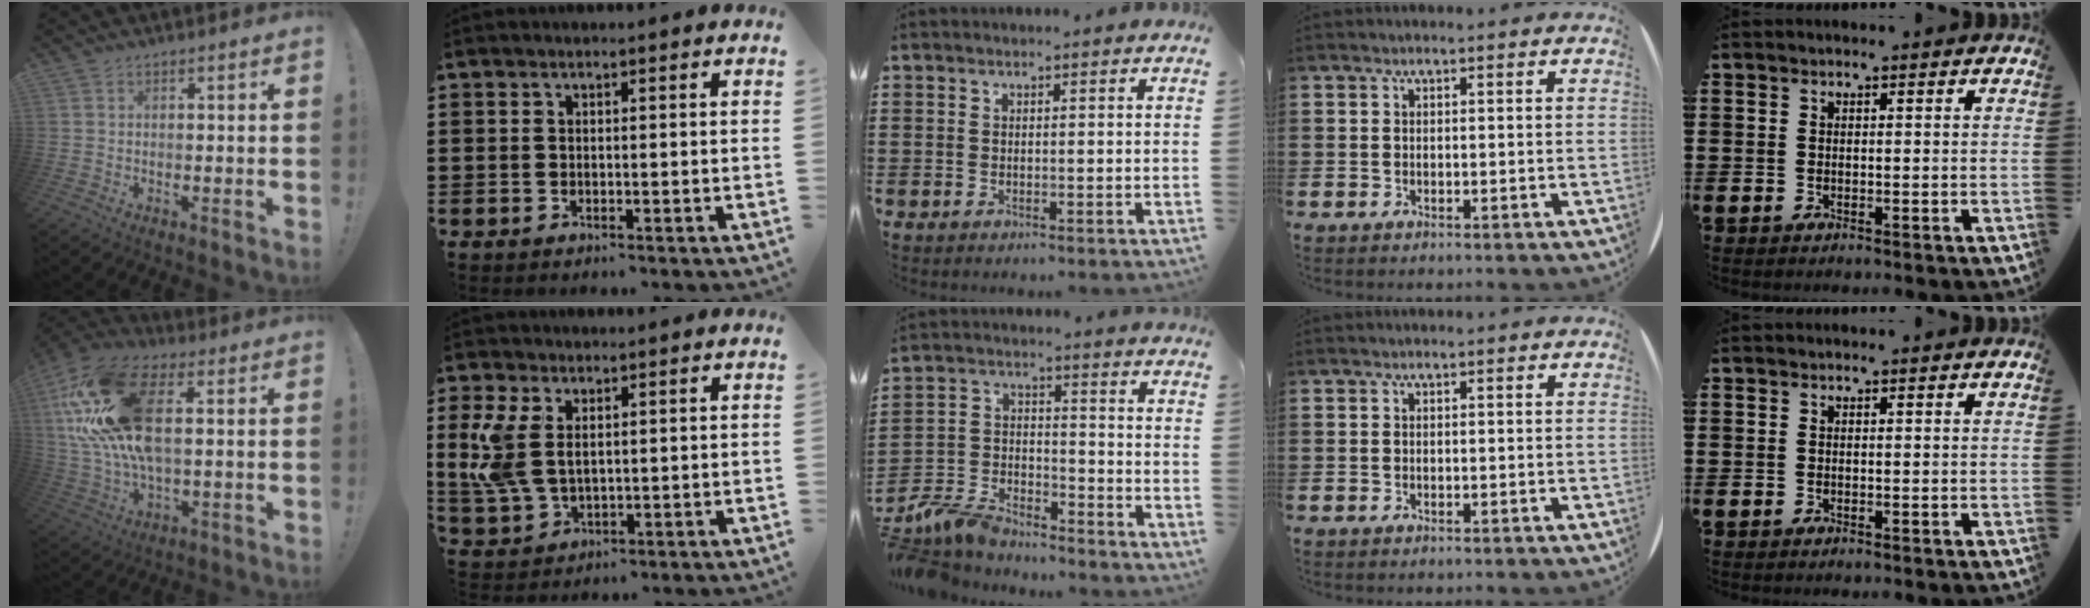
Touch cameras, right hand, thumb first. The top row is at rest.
{"thumb": {"total": 24.5, "force": [5.3, 13.1, 20.0], "torque": [-0.377, -0.009, 0.096]}, "index": {"total": 5.5, "force": [1.4, 3.4, 4.0], "torque": [-0.109, 0.000, 0.022]}, "middle": {"total": 7.4, "force": [-7.1, 1.4, 1.5], "torque": [-0.044, 0.008, -0.143]}}